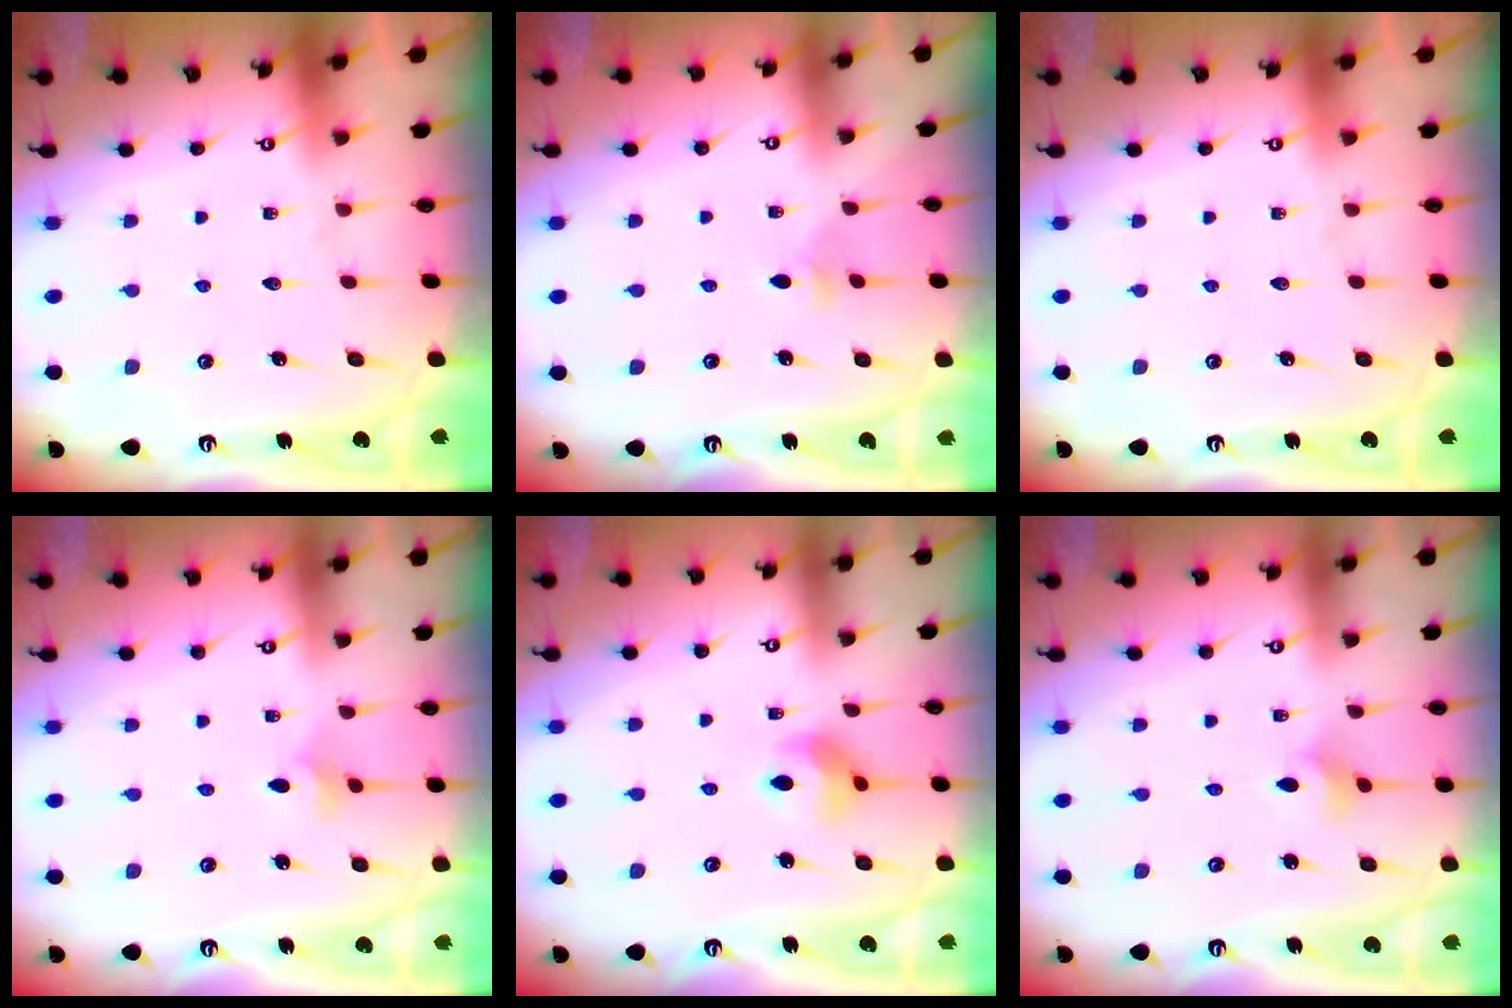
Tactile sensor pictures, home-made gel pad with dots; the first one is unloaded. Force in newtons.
{"total": 2.5, "press": 2.4, "slide": 0.6}
{"total": 0.0}
{"total": 2.9, "press": 2.9, "slide": 0.5}
{"total": 6.4, "press": 6.4, "slide": 0.5}
{"total": 2.9, "press": 2.8, "slide": 0.6}